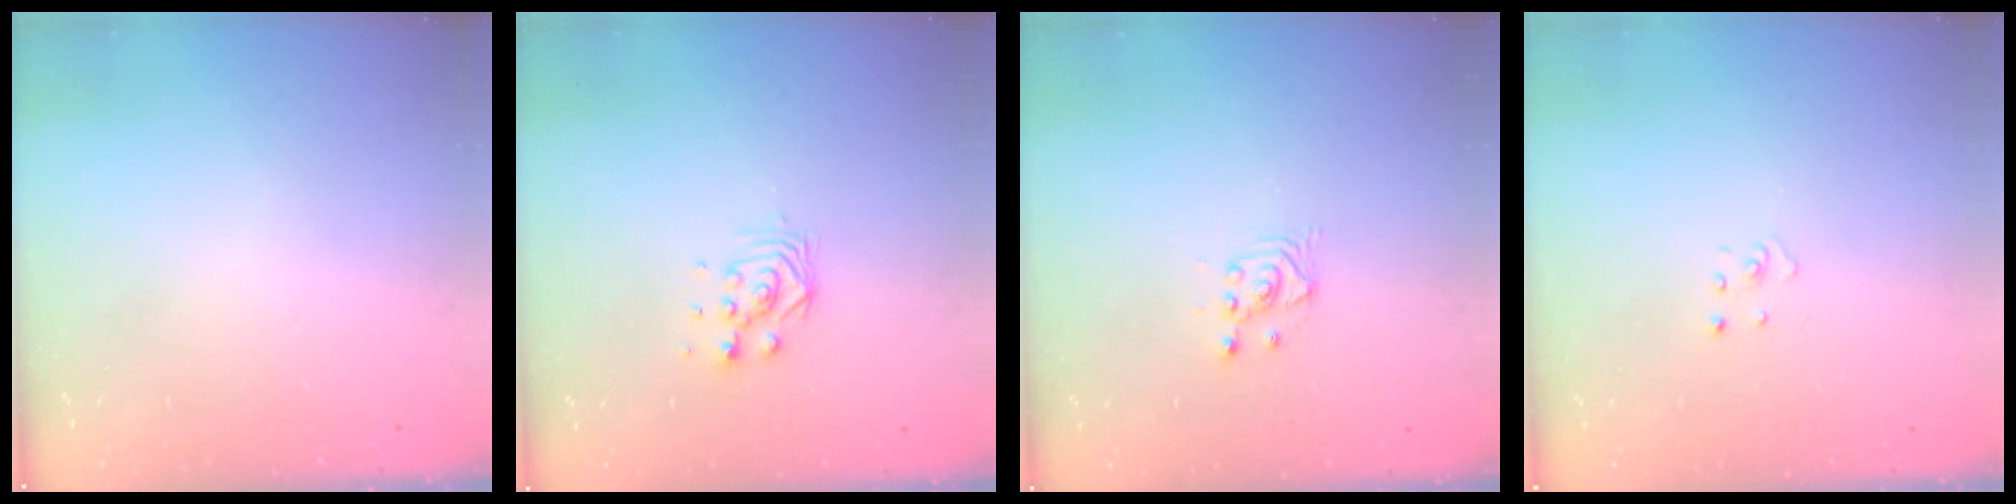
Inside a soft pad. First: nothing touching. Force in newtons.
{"total": 4.2, "press": 4.2, "slide": 0.3}
{"total": 2.7, "press": 2.7, "slide": 0.2}
{"total": 1.9, "press": 1.9, "slide": 0.1}